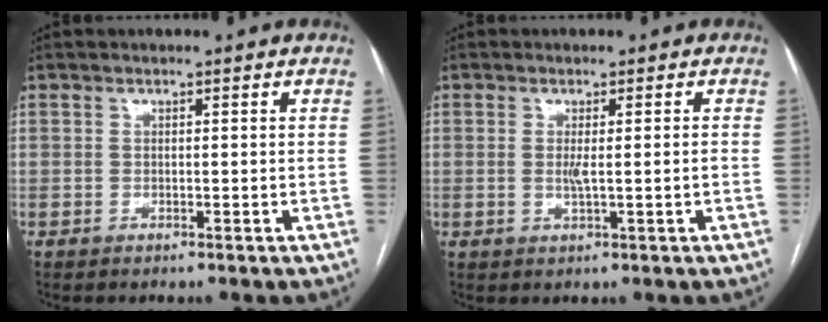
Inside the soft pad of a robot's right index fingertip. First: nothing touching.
{"total": 2.3, "force": [-0.3, 0.0, 2.3], "torque": [-0.045, -0.004, -0.003]}